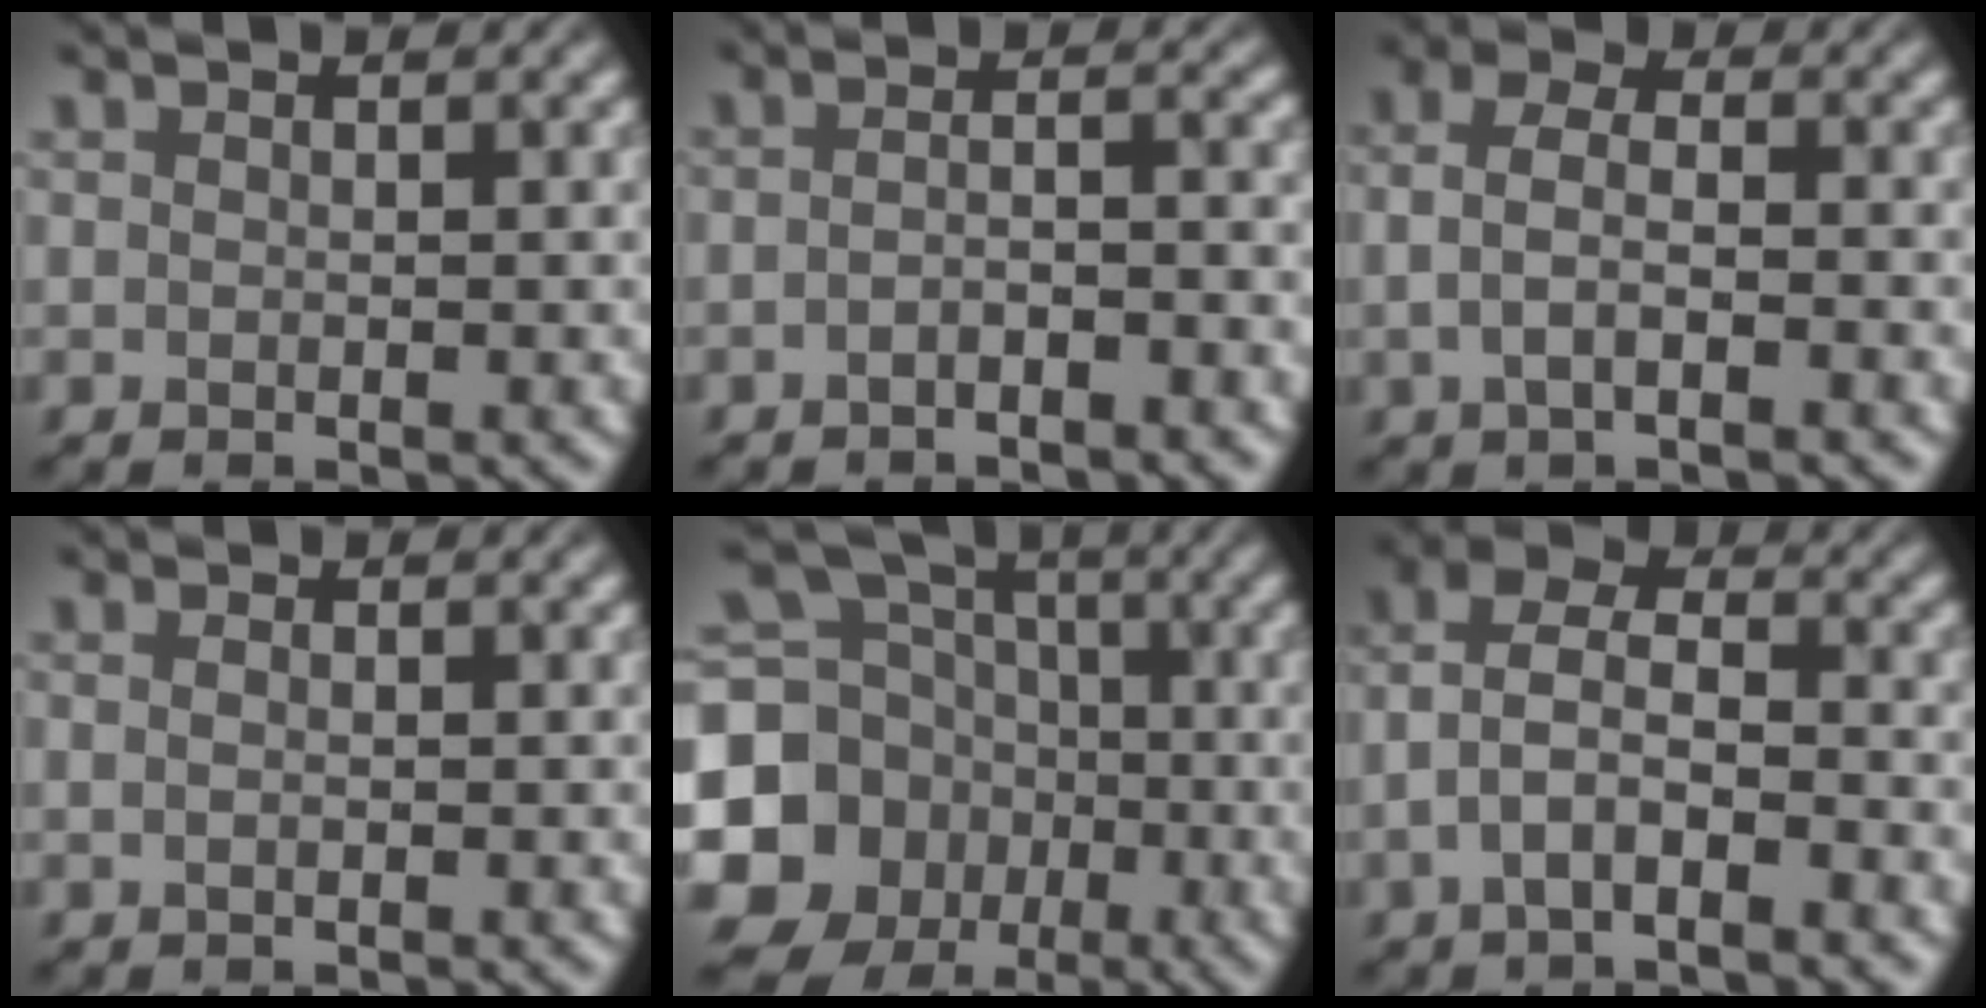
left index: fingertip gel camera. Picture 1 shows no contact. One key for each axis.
{"total": 2.3, "fx": -1.4, "fy": 0.6, "fz": 1.7, "tx": -0.027, "ty": 0.003, "tz": -0.031}
{"total": 3.2, "fx": -0.7, "fy": 1.4, "fz": 2.8, "tx": -0.060, "ty": 0.003, "tz": -0.021}
{"total": 1.6, "fx": 0.5, "fy": 1.0, "fz": 1.2, "tx": -0.014, "ty": 0.001, "tz": -0.013}
{"total": 13.8, "fx": -3.2, "fy": 12.6, "fz": 4.6, "tx": -0.129, "ty": -0.030, "tz": -0.077}
{"total": 4.8, "fx": -1.8, "fy": 2.2, "fz": 3.8, "tx": -0.072, "ty": 0.014, "tz": -0.039}